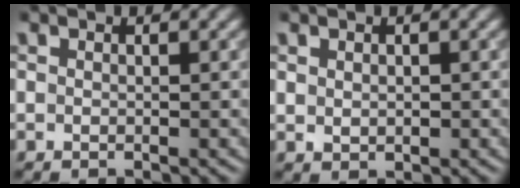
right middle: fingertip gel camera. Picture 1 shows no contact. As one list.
[{"total": 0.8, "force": [0.3, 0.7, 0.4], "torque": [-0.006, -0.004, 0.010]}]